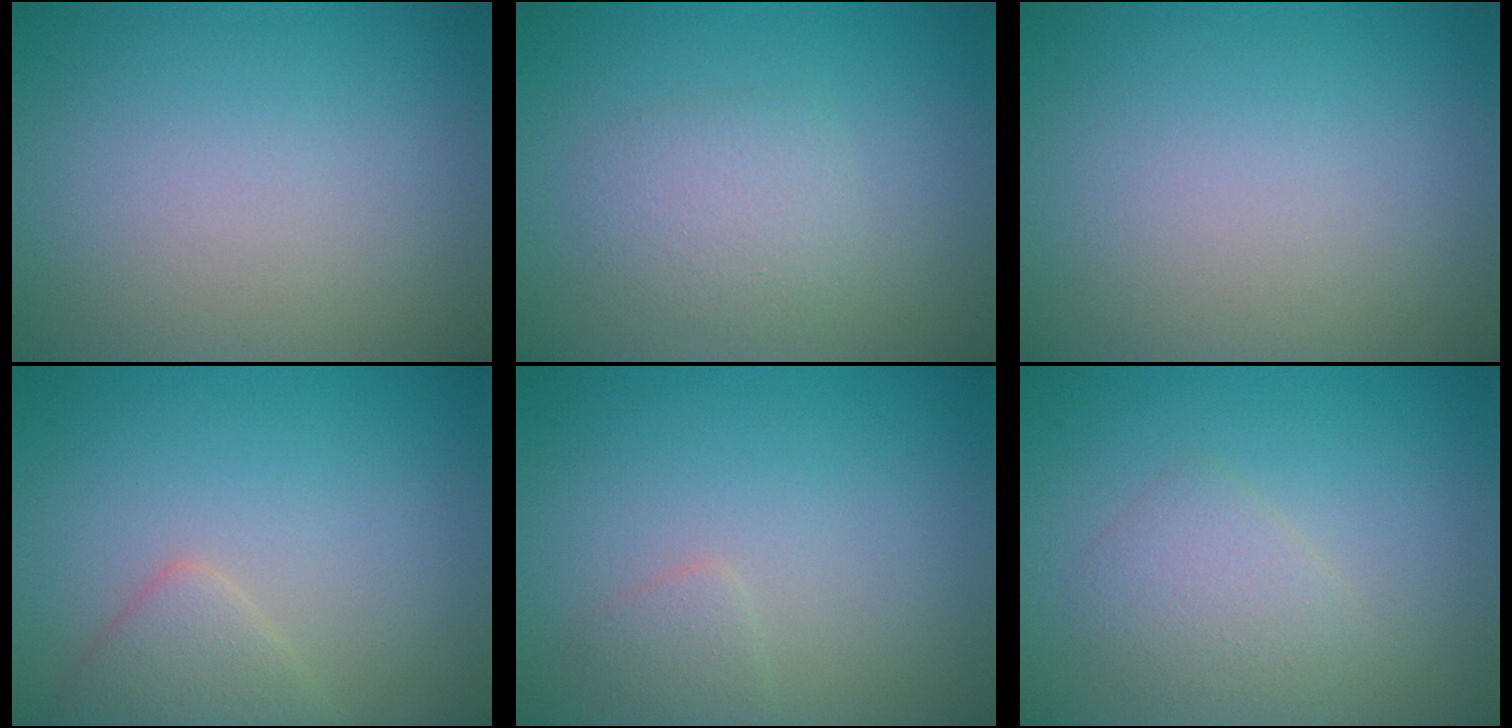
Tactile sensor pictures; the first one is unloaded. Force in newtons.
{"total": 2.4, "press": 2.4, "slide": 0.2}
{"total": 0.0}
{"total": 2.2, "press": 2.2, "slide": 0.1}
{"total": 1.1, "press": 1.1, "slide": 0.1}
{"total": 2.4, "press": 2.4, "slide": 0.0}